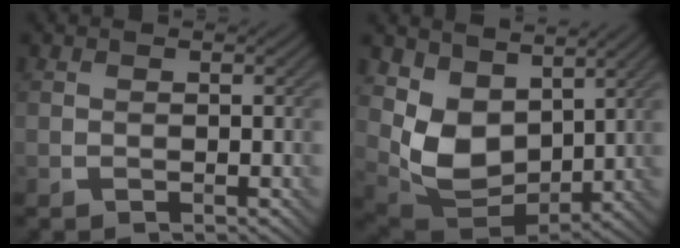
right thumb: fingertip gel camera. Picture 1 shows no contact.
{"total": 8.3, "force": [3.4, 5.7, 5.0], "torque": [-0.124, -0.022, 0.069]}